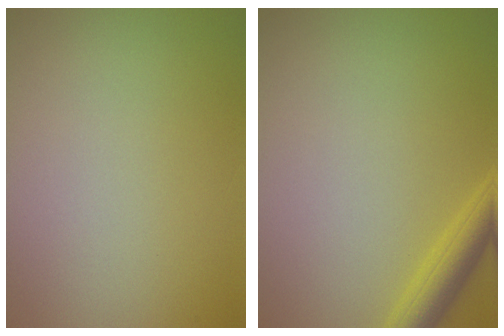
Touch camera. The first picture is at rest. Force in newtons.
{"total": 2.8, "press": 2.8, "slide": 0.2}